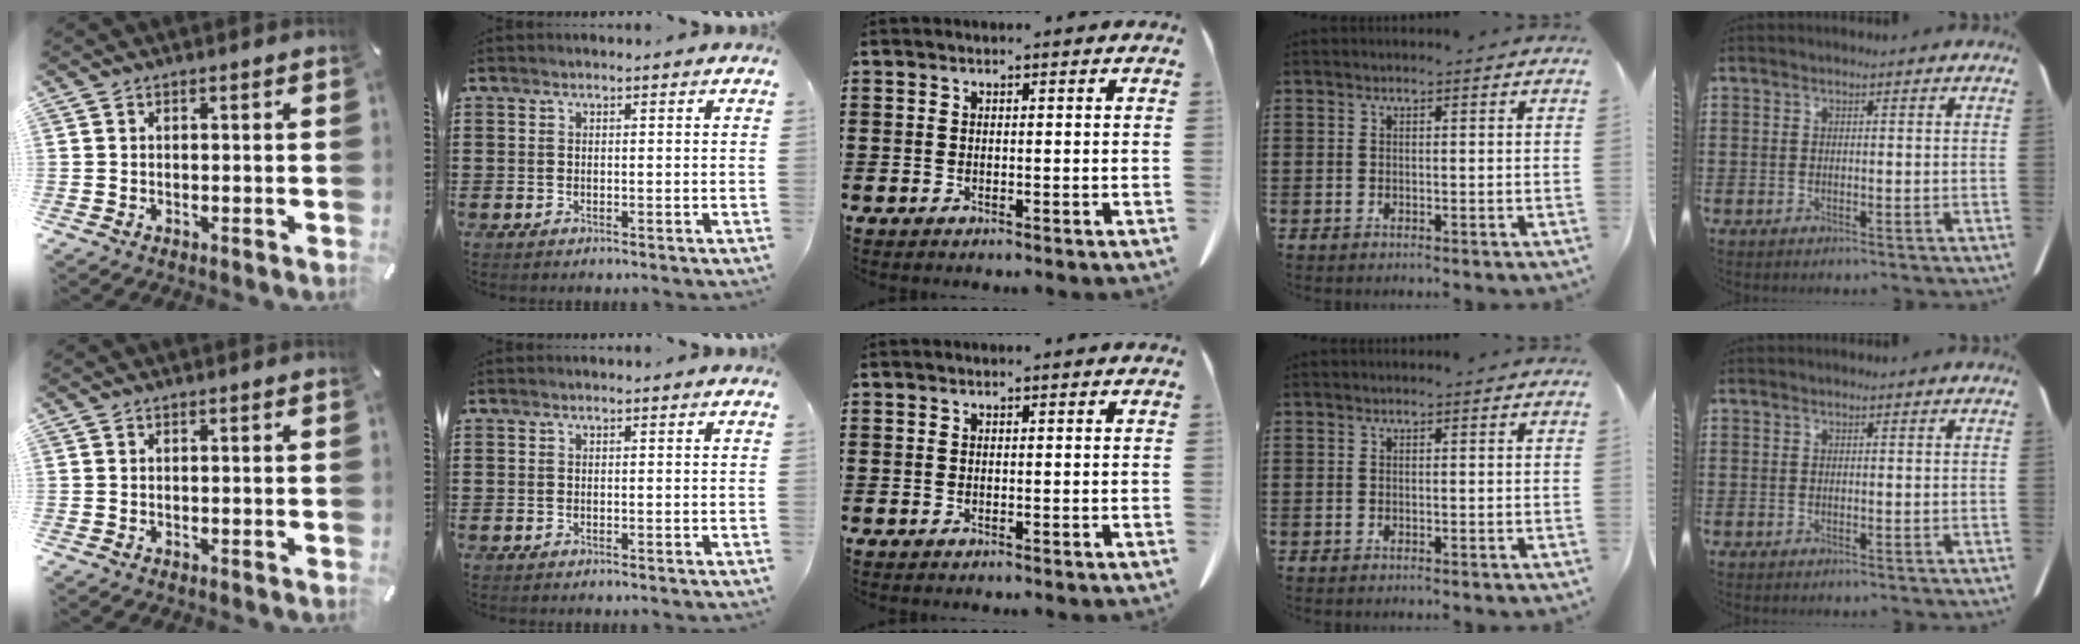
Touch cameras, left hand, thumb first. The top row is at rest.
{}